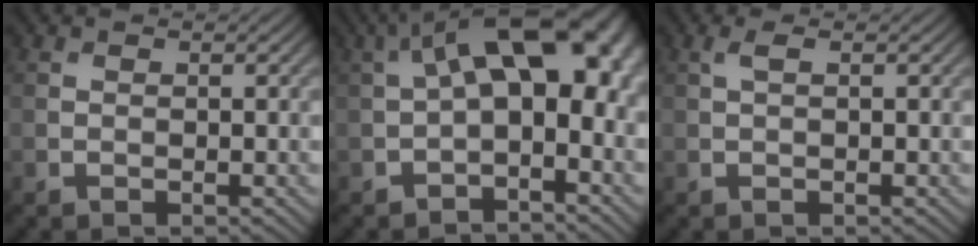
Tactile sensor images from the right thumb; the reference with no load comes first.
{"total": 11.9, "force": [0.8, 6.3, 10.1], "torque": [-0.167, 0.011, 0.011]}
{"total": 1.0, "force": [0.4, 0.2, 0.9], "torque": [-0.023, 0.004, 0.009]}